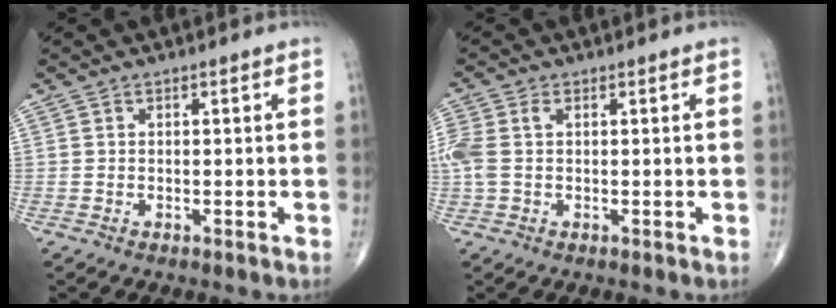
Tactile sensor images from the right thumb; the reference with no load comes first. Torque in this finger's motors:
{"motor_torque": [0.11, 0.11, 0.52, 0.26, 0.07]}